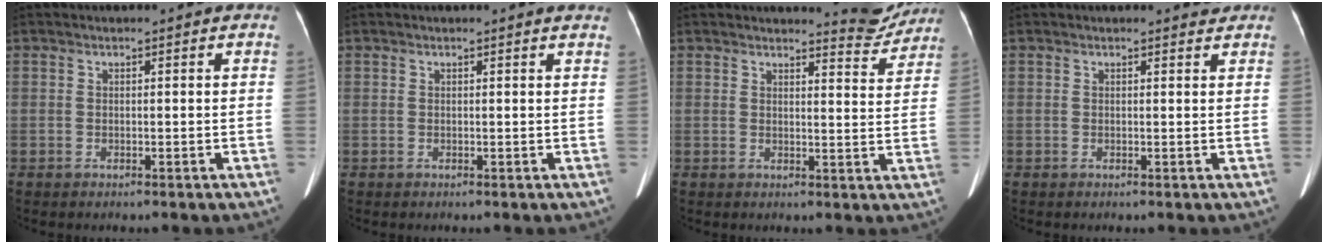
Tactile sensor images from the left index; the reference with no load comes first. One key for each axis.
{"total": 1.2, "fx": 1.2, "fy": -0.1, "fz": 0.3, "tx": -0.018, "ty": -0.004, "tz": 0.007}
{"total": 5.1, "fx": 5.0, "fy": 0.4, "fz": 0.0, "tx": 0.002, "ty": -0.031, "tz": 0.050}
{"total": 1.2, "fx": 1.2, "fy": 0.3, "fz": 0.1, "tx": -0.008, "ty": -0.005, "tz": 0.009}